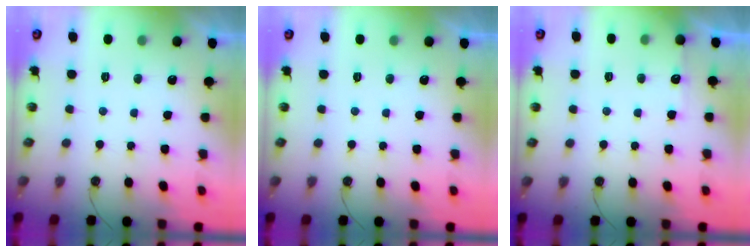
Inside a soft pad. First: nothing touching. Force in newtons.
{"total": 0.0}
{"total": 4.3, "press": 4.3, "slide": 0.4}